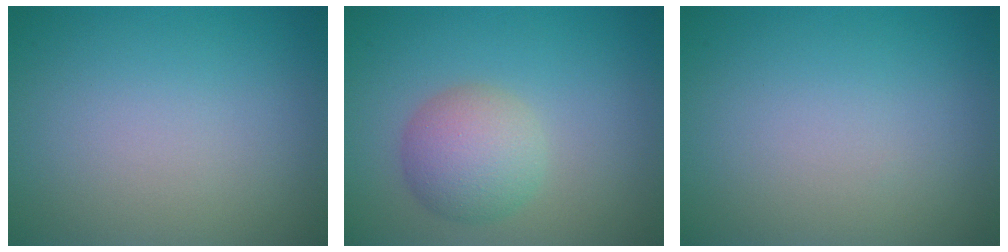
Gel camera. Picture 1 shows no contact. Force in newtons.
{"total": 4.1, "press": 4.1, "slide": 0.1}
{"total": 0.0}